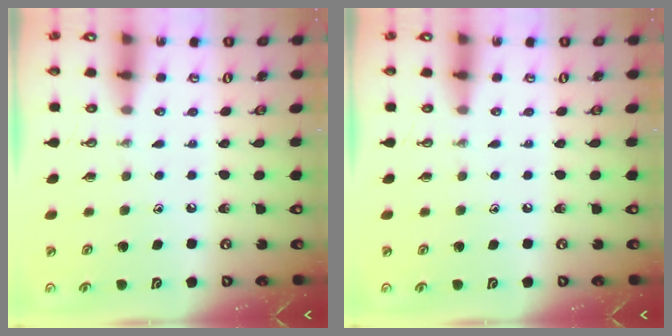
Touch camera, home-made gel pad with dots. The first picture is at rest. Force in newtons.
{"total": 0.0}